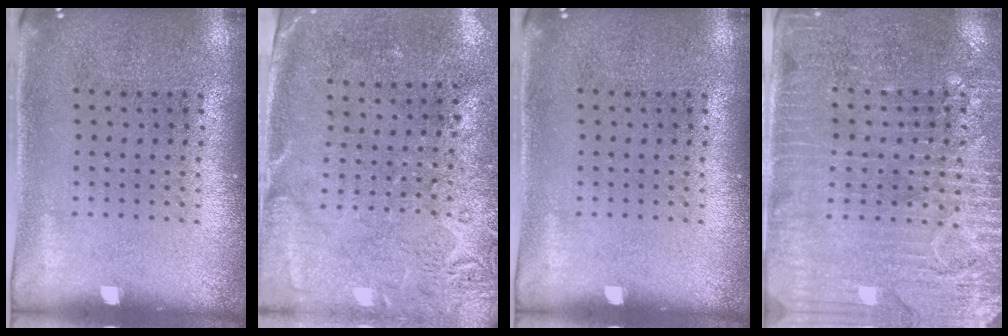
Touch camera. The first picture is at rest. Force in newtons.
{"total": 2.7, "press": 2.2, "slide": 1.7}
{"total": 0.0}
{"total": 3.5, "press": 3.1, "slide": 1.4}